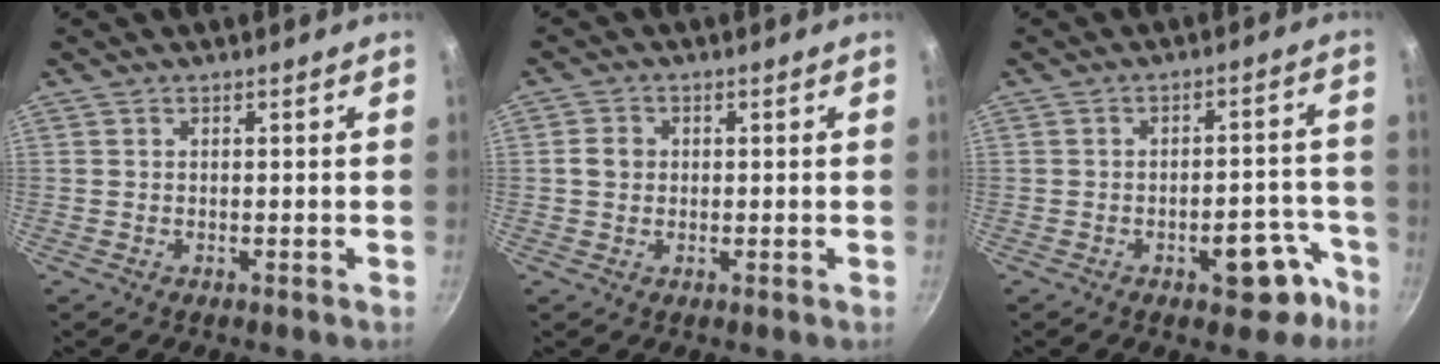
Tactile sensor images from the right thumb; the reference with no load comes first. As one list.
[{"total": 2.9, "force": [0.1, 2.6, 1.4], "torque": [-0.014, 0.008, -0.003]}, {"total": 9.3, "force": [-5.0, 4.5, 6.4], "torque": [-0.032, 0.047, -0.055]}]